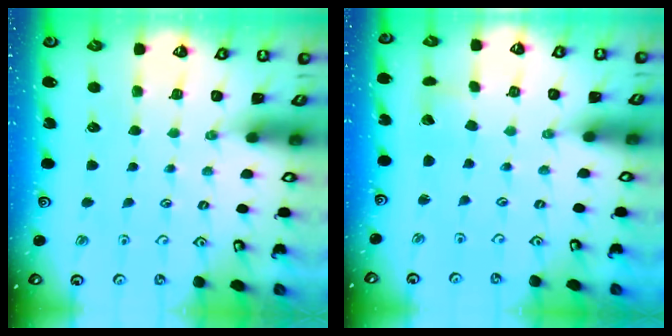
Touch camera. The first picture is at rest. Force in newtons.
{"total": 1.9, "press": 1.9, "slide": 0.1}